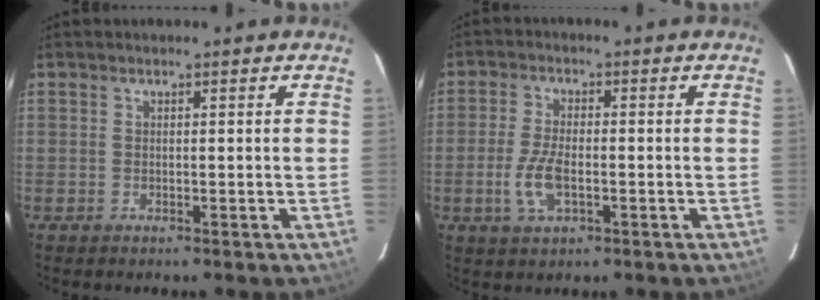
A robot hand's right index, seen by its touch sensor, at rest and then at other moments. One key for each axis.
{"total": 6.5, "fx": -1.9, "fy": 2.8, "fz": 5.5, "tx": -0.122, "ty": -0.003, "tz": -0.037}